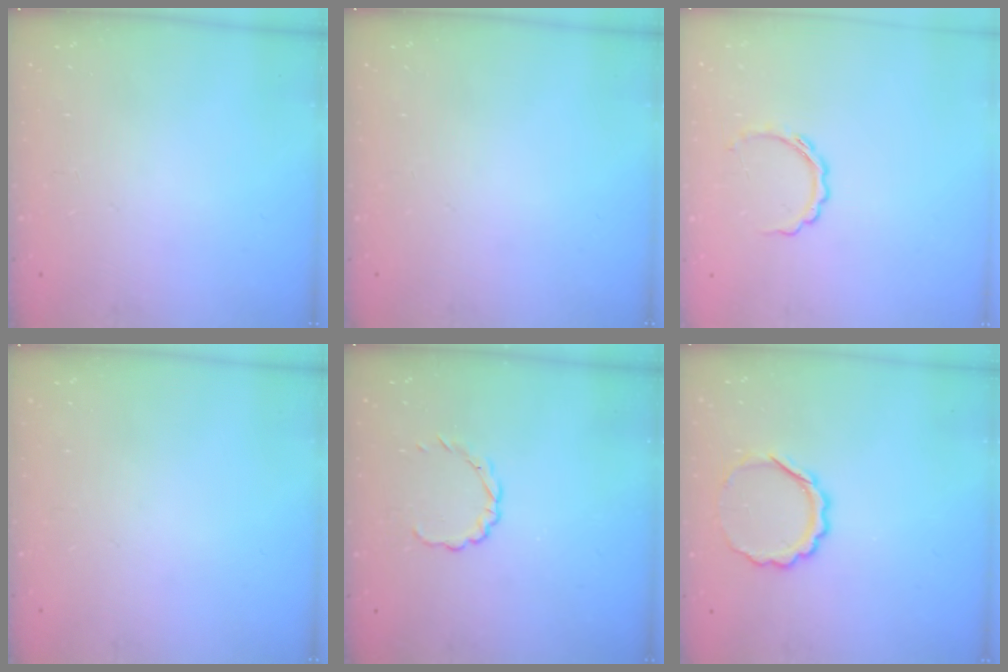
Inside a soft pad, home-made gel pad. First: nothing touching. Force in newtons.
{"total": 0.0}
{"total": 4.4, "press": 4.3, "slide": 0.5}
{"total": 0.0}
{"total": 2.8, "press": 2.7, "slide": 0.9}
{"total": 7.3, "press": 7.3, "slide": 0.8}